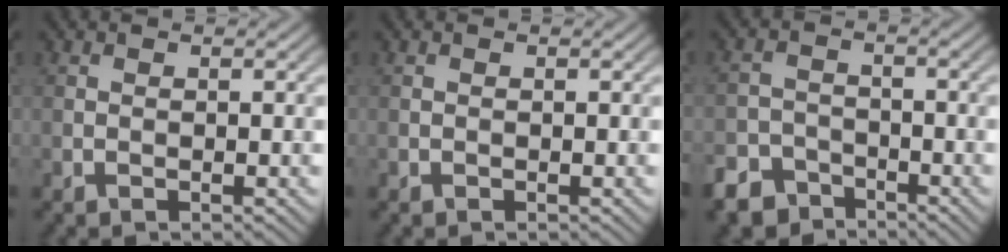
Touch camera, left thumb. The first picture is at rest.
{"total": 0.0}
{"total": 5.4, "force": [-4.3, 3.0, 1.4], "torque": [-0.026, -0.005, -0.084]}